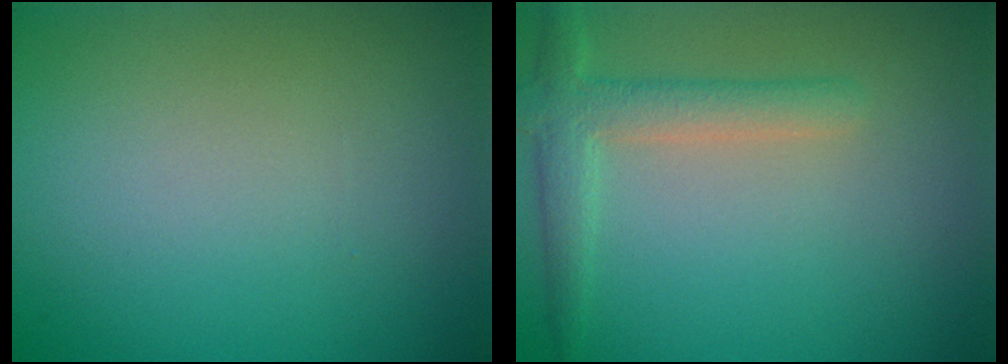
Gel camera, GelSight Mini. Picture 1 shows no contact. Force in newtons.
{"total": 3.0, "press": 3.0, "slide": 0.2}